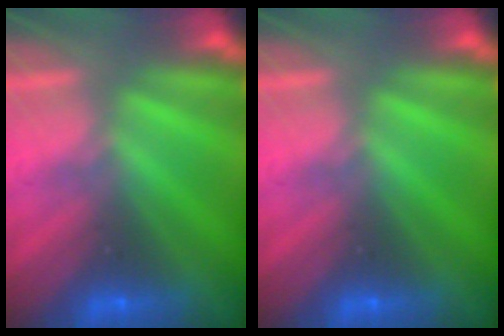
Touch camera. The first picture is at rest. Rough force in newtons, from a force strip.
{"total": 0.0}